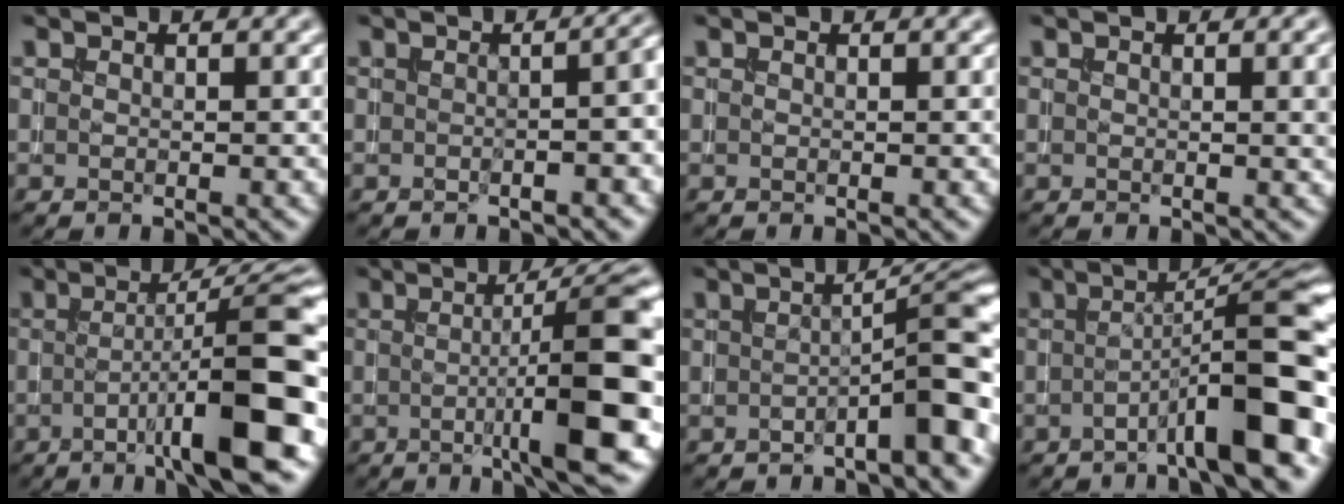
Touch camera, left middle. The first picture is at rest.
{"total": 4.0, "force": [-0.5, 1.7, 3.6], "torque": [-0.003, 0.014, -0.004]}
{"total": 0.0}
{"total": 2.0, "force": [0.4, 0.4, 1.9], "torque": [-0.019, 0.001, 0.004]}
{"total": 10.9, "force": [-2.2, 1.5, 10.6], "torque": [-0.141, 0.012, -0.039]}
{"total": 10.9, "force": [-0.7, 1.6, 10.7], "torque": [-0.132, 0.002, -0.012]}
{"total": 5.9, "force": [-1.5, 0.6, 5.6], "torque": [-0.071, 0.019, -0.030]}
{"total": 9.1, "force": [-2.8, 1.1, 8.6], "torque": [-0.106, 0.026, -0.053]}